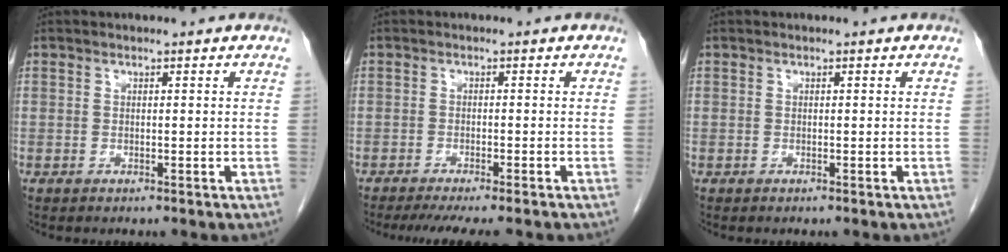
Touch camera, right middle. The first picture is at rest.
{"total": 8.6, "force": [-7.3, 0.5, 4.5], "torque": [-0.052, -0.015, -0.103]}
{"total": 0.0}